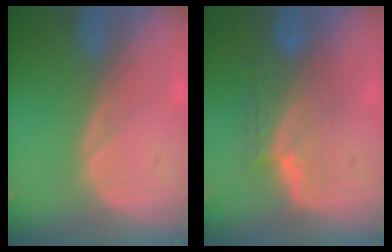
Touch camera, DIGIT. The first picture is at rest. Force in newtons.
{"total": 7.5, "press": 6.9, "slide": 3.0}